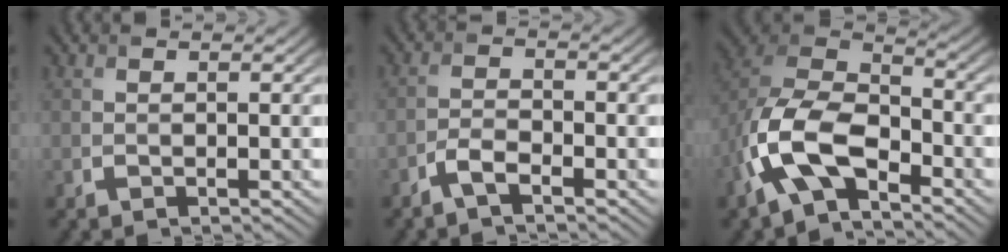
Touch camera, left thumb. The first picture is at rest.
{"total": 2.7, "force": [-2.0, 0.6, 1.7], "torque": [-0.040, 0.004, -0.048]}
{"total": 12.8, "force": [-6.3, 6.5, 9.0], "torque": [-0.206, -0.013, -0.138]}